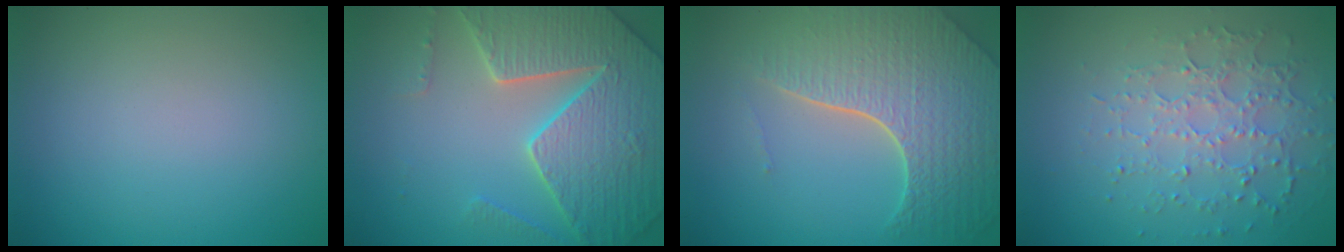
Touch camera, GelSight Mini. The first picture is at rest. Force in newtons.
{"total": 7.6, "press": 7.3, "slide": 1.9}
{"total": 8.3, "press": 5.8, "slide": 6.0}
{"total": 3.8, "press": 3.4, "slide": 1.7}